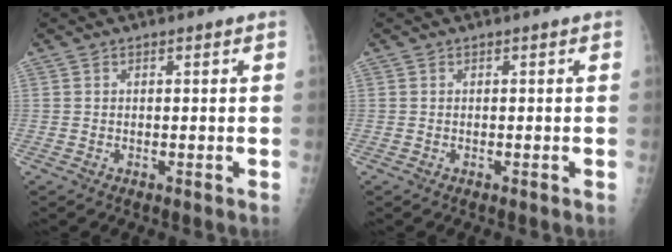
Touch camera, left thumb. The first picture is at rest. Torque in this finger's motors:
{"motor_torque": [-0.12, 0.12, 0.00, 0.00, 0.00]}